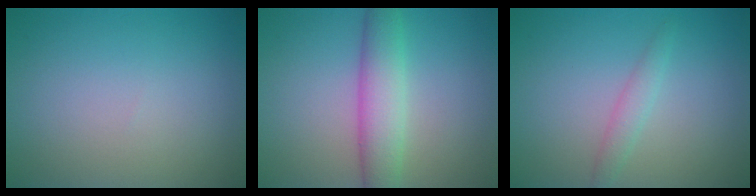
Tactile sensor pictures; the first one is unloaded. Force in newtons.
{"total": 4.8, "press": 4.8, "slide": 0.2}
{"total": 1.4, "press": 1.4, "slide": 0.0}